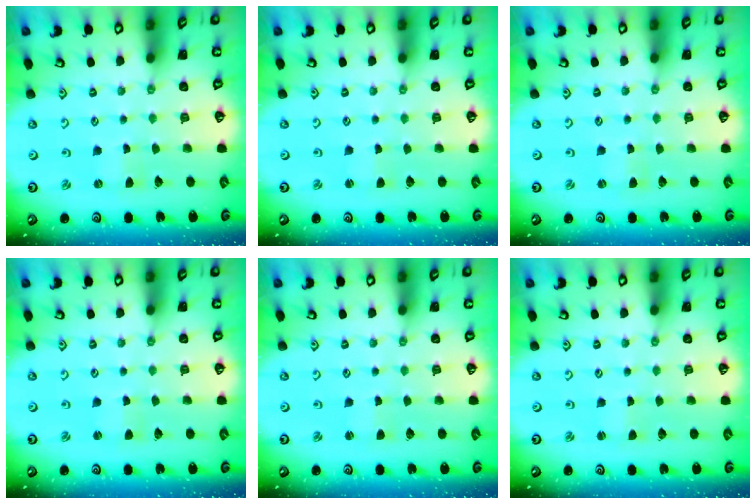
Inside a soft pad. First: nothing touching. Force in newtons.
{"total": 0.9, "press": 0.9, "slide": 0.1}
{"total": 0.0}
{"total": 0.7, "press": 0.7, "slide": 0.2}
{"total": 0.9, "press": 0.9, "slide": 0.1}
{"total": 0.0}